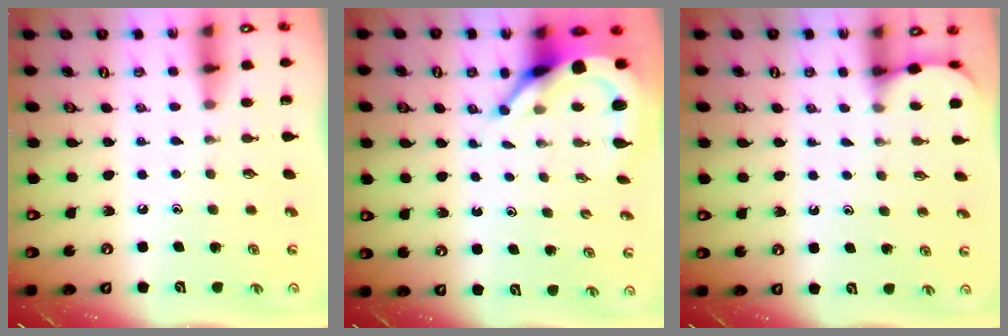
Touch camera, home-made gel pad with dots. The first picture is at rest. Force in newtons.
{"total": 6.7, "press": 6.7, "slide": 0.9}
{"total": 1.4, "press": 1.4, "slide": 0.1}